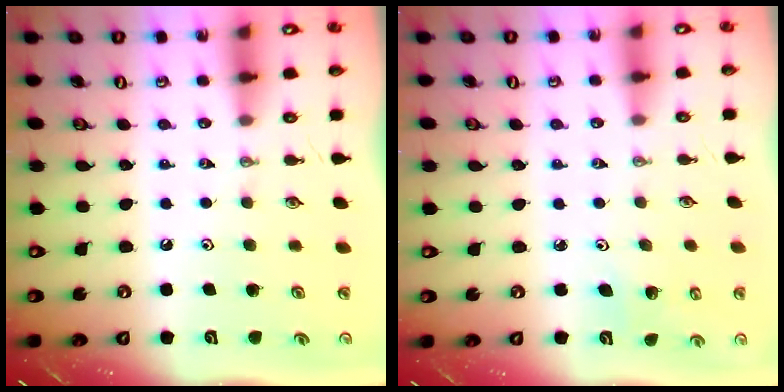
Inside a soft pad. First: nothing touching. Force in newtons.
{"total": 3.3, "press": 3.3, "slide": 0.3}